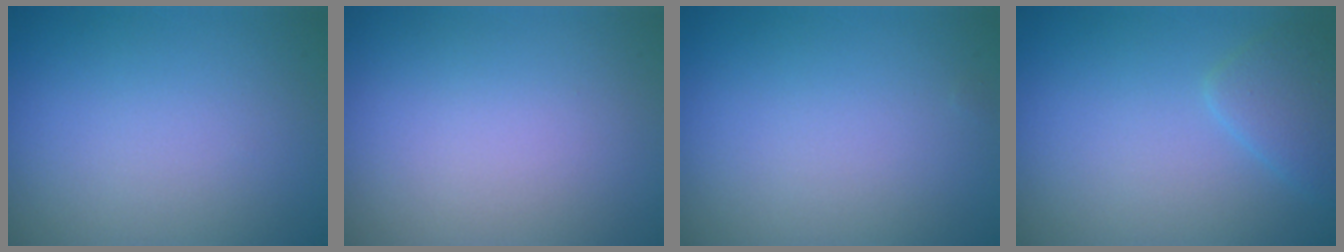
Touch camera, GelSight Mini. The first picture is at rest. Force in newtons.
{"total": 0.0}
{"total": 0.0}
{"total": 2.2, "press": 2.2, "slide": 0.1}